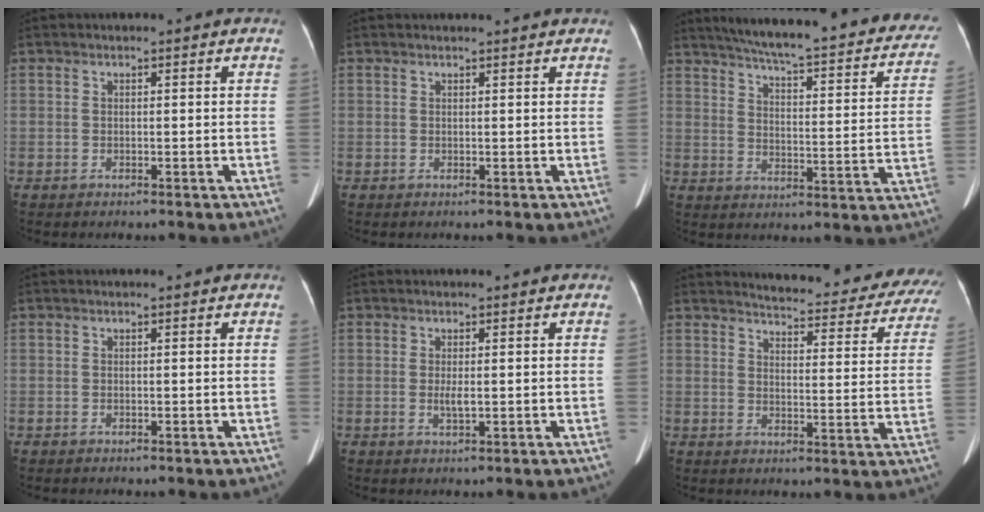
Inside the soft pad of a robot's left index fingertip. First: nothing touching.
{"total": 2.8, "force": [2.7, 0.0, 0.8], "torque": [-0.011, 0.013, 0.030]}
{"total": 29.4, "force": [25.0, 5.1, 14.7], "torque": [-0.213, -0.042, 0.299]}
{"total": 0.0}
{"total": 2.3, "force": [0.0, 0.4, 2.3], "torque": [-0.049, -0.007, 0.004]}
{"total": 21.8, "force": [20.5, 4.0, 6.3], "torque": [-0.062, -0.077, 0.222]}